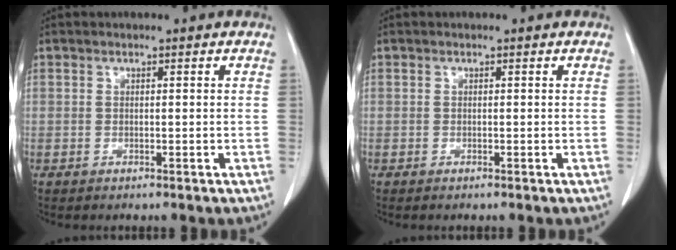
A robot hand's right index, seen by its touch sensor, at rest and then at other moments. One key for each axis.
{"total": 0.0}